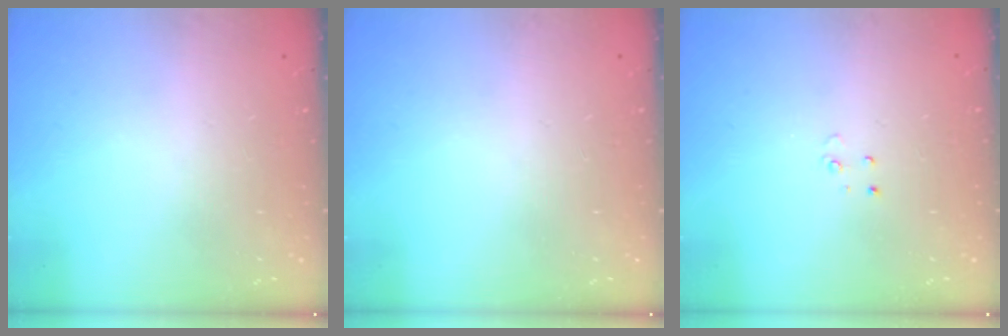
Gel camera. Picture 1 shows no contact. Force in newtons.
{"total": 0.0}
{"total": 3.0, "press": 2.9, "slide": 0.3}